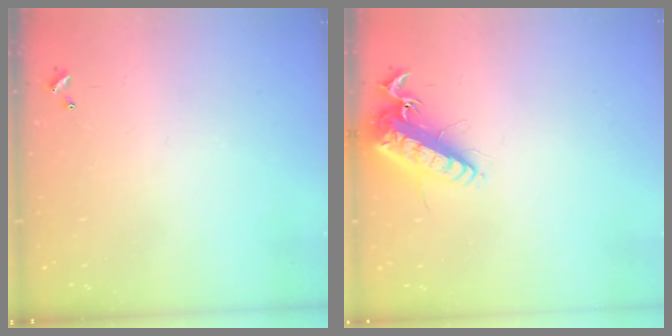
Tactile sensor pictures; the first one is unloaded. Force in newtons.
{"total": 15.9, "press": 15.5, "slide": 3.3}